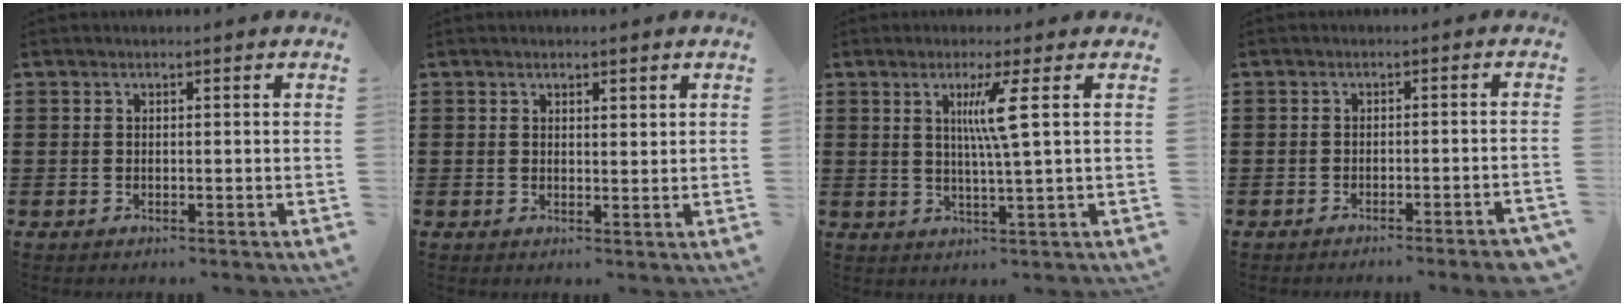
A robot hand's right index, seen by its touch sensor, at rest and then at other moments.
{"total": 1.3, "force": [1.1, 0.6, 0.3], "torque": [-0.008, 0.004, 0.021]}
{"total": 5.5, "force": [1.5, -0.8, 5.2], "torque": [-0.102, -0.007, 0.020]}
{"total": 2.3, "force": [-1.9, -0.4, 1.3], "torque": [-0.020, -0.001, -0.036]}